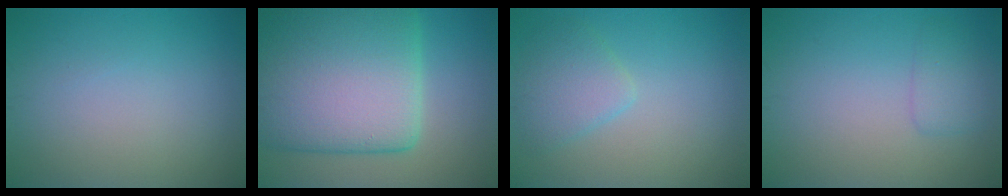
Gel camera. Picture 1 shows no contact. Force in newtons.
{"total": 14.6, "press": 14.6, "slide": 0.8}
{"total": 2.8, "press": 2.8, "slide": 0.2}
{"total": 1.7, "press": 1.7, "slide": 0.1}